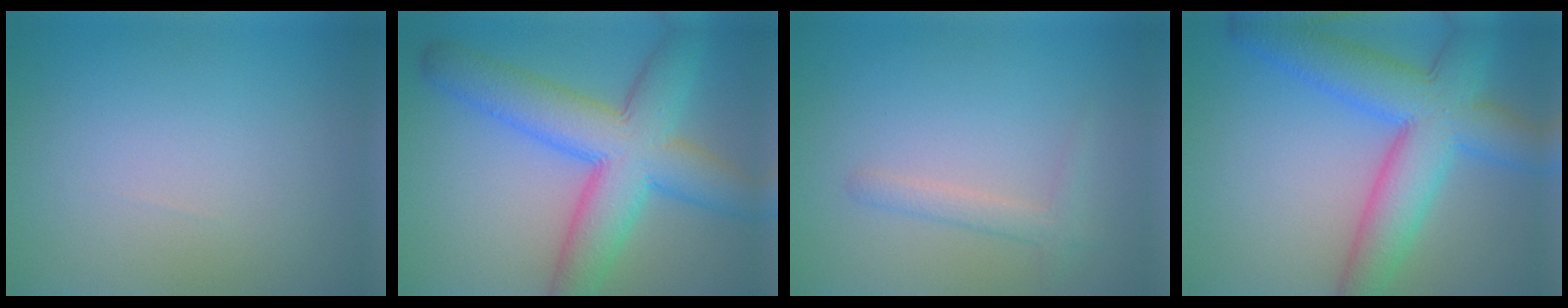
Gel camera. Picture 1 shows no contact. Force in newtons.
{"total": 9.6, "press": 9.6, "slide": 0.2}
{"total": 1.7, "press": 1.7, "slide": 0.1}
{"total": 8.9, "press": 8.9, "slide": 0.4}